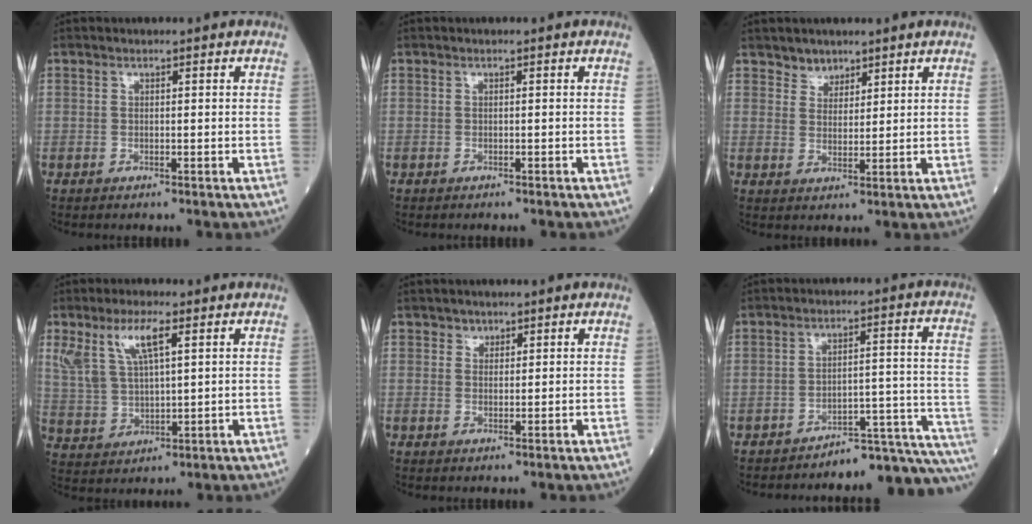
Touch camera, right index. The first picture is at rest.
{"total": 0.6, "force": [-0.6, 0.1, 0.0], "torque": [-0.001, -0.001, -0.009]}
{"total": 2.7, "force": [2.2, 1.5, 0.0], "torque": [0.008, -0.002, 0.035]}
{"total": 8.7, "force": [4.5, 2.7, 7.0], "torque": [-0.156, 0.015, 0.097]}
{"total": 1.2, "force": [0.8, 0.9, -0.1], "torque": [0.010, -0.006, 0.009]}
{"total": 16.1, "force": [-15.8, -0.1, 2.9], "torque": [0.022, 0.038, -0.200]}